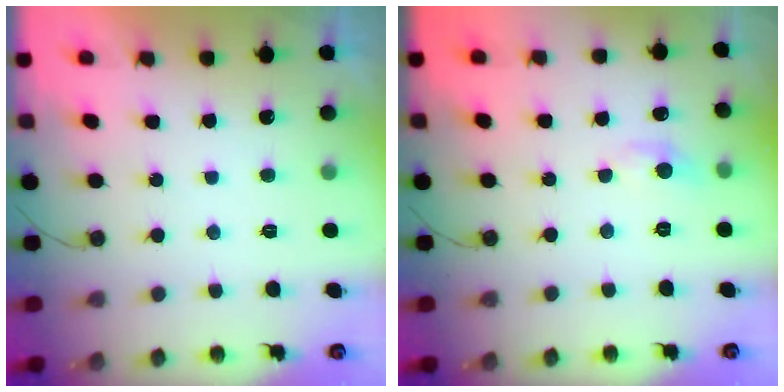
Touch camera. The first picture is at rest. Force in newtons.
{"total": 2.8, "press": 2.8, "slide": 0.4}